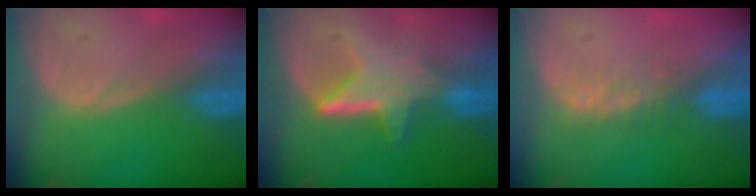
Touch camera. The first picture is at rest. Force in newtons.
{"total": 6.6, "press": 5.9, "slide": 3.1}
{"total": 3.1, "press": 2.7, "slide": 1.5}